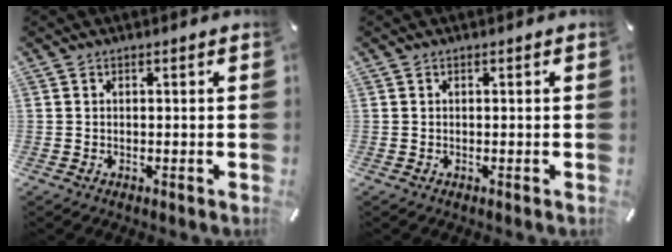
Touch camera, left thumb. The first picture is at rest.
{"total": 0.0}